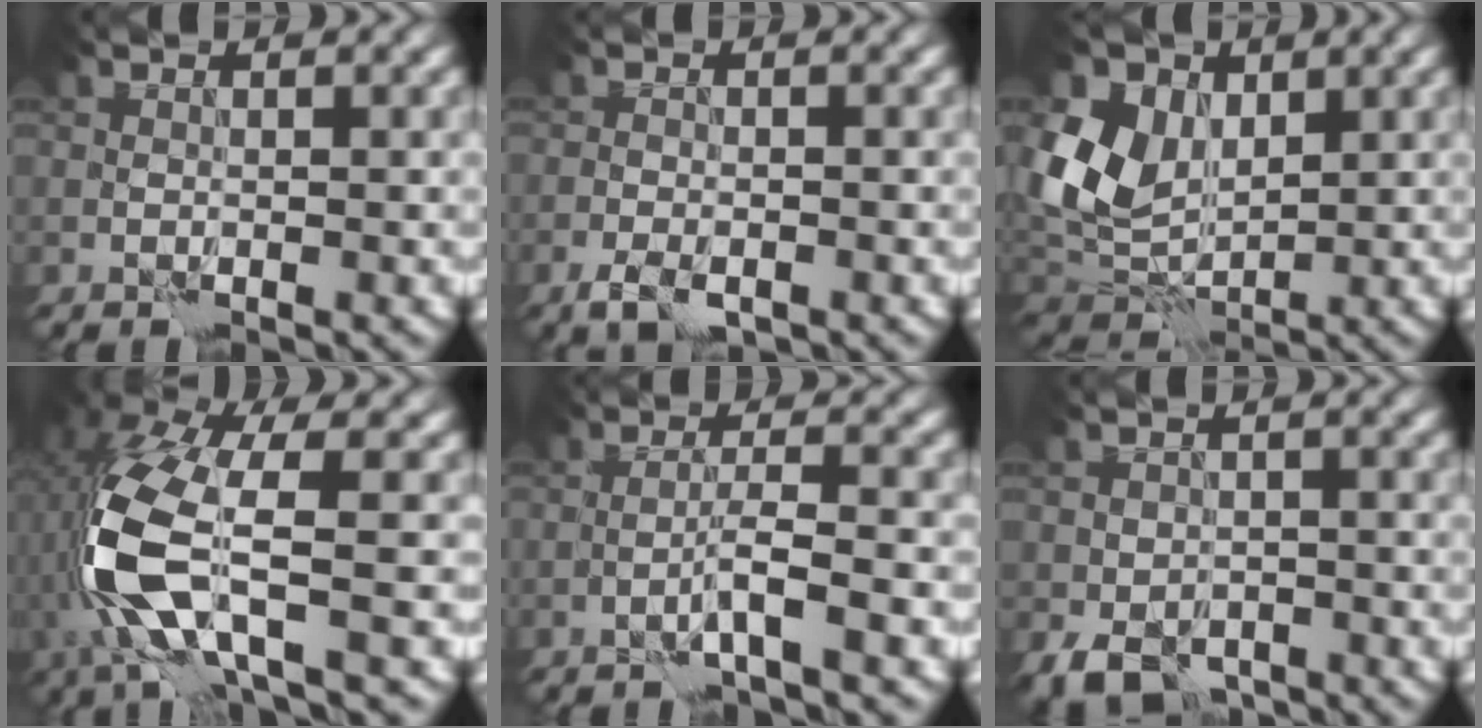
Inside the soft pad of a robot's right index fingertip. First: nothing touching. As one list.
[{"total": 2.2, "force": [-1.3, 1.0, 1.5], "torque": [-0.028, -0.005, -0.028]}, {"total": 7.3, "force": [2.8, 5.3, 4.2], "torque": [-0.104, 0.001, 0.047]}, {"total": 9.1, "force": [-1.4, 3.4, 8.4], "torque": [-0.203, -0.004, -0.035]}, {"total": 2.4, "force": [-1.0, -0.3, 2.1], "torque": [-0.038, 0.011, -0.023]}, {"total": 4.5, "force": [-2.8, 2.7, 2.1], "torque": [-0.034, -0.015, -0.048]}]